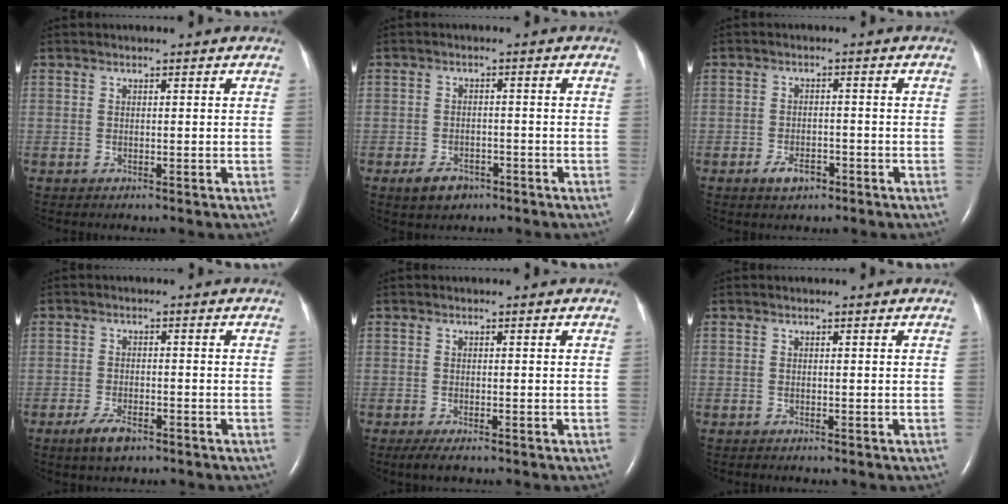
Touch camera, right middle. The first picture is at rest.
{"total": 3.9, "force": [-2.5, 2.4, 1.9], "torque": [-0.038, 0.001, -0.033]}
{"total": 3.4, "force": [-2.1, 1.7, 2.1], "torque": [-0.039, 0.002, -0.031]}
{"total": 3.9, "force": [-2.6, 1.4, 2.5], "torque": [-0.058, -0.004, -0.043]}
{"total": 2.6, "force": [-1.8, 0.7, 1.8], "torque": [-0.036, -0.007, -0.028]}
{"total": 0.0}